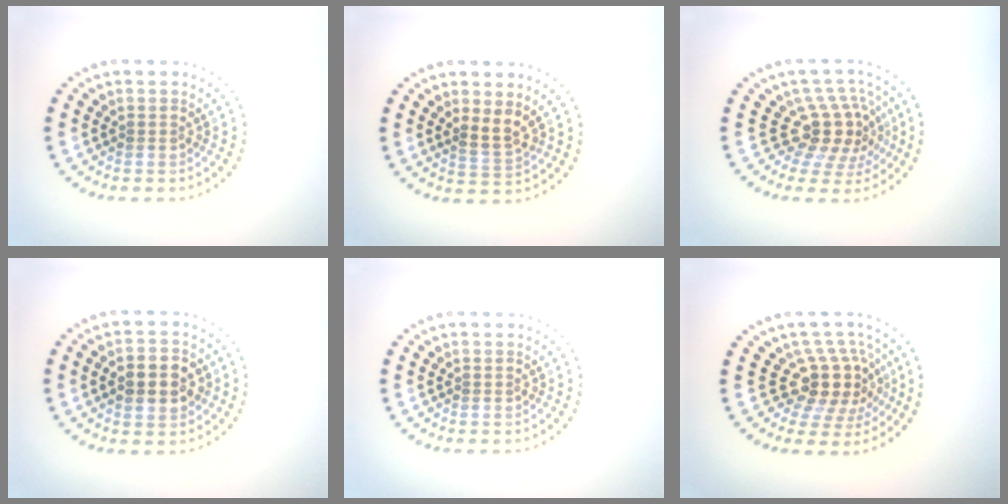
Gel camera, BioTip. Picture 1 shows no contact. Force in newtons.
{"total": 2.0, "press": 1.8, "slide": 0.9}
{"total": 4.4, "press": 3.4, "slide": 2.8}
{"total": 5.0, "press": 5.0, "slide": 0.3}
{"total": 0.0}
{"total": 4.4, "press": 3.4, "slide": 2.9}